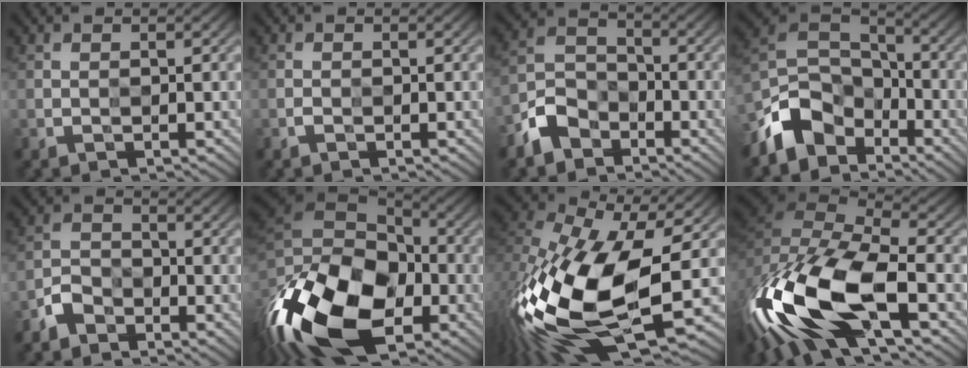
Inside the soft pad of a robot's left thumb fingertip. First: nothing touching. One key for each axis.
{"total": 0.7, "fx": -0.7, "fy": 0.2, "fz": 0.0, "tx": -0.001, "ty": -0.001, "tz": -0.012}
{"total": 5.6, "fx": -4.3, "fy": 3.4, "fz": 1.3, "tx": -0.026, "ty": 0.005, "tz": -0.098}
{"total": 8.3, "fx": -5.7, "fy": 5.5, "fz": 2.6, "tx": -0.043, "ty": 0.000, "tz": -0.129}
{"total": 3.6, "fx": -3.0, "fy": 2.0, "fz": 0.6, "tx": -0.011, "ty": 0.001, "tz": -0.065}
{"total": 18.4, "fx": -7.0, "fy": 12.2, "fz": 11.8, "tx": -0.270, "ty": -0.027, "tz": -0.100}
{"total": 18.9, "fx": -4.4, "fy": 10.2, "fz": 15.3, "tx": -0.371, "ty": -0.058, "tz": -0.061}
{"total": 16.9, "fx": -7.1, "fy": 7.8, "fz": 13.2, "tx": -0.314, "ty": -0.021, "tz": -0.128}